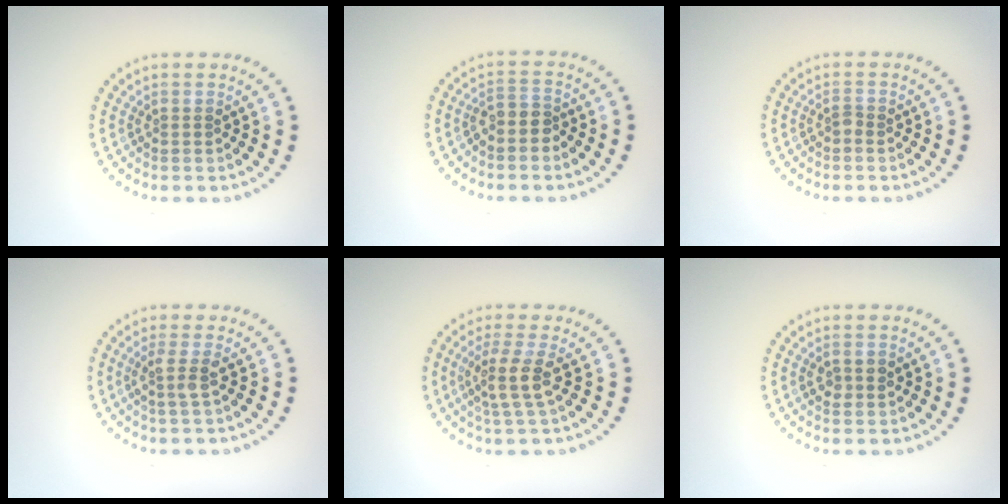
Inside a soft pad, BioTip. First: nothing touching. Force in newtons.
{"total": 2.0, "press": 1.8, "slide": 0.9}
{"total": 0.7, "press": 0.5, "slide": 0.5}
{"total": 1.8, "press": 1.2, "slide": 1.3}
{"total": 2.9, "press": 2.3, "slide": 1.7}
{"total": 1.5, "press": 1.5, "slide": 0.1}